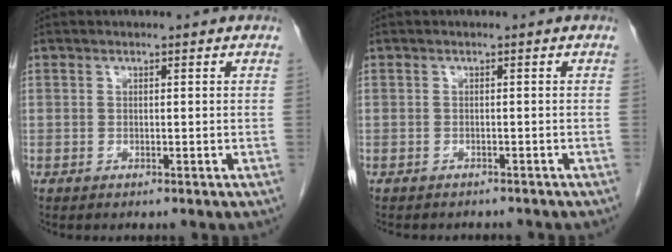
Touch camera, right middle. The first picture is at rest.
{"total": 4.7, "force": [-4.2, 1.7, 1.5], "torque": [-0.020, -0.001, -0.046]}